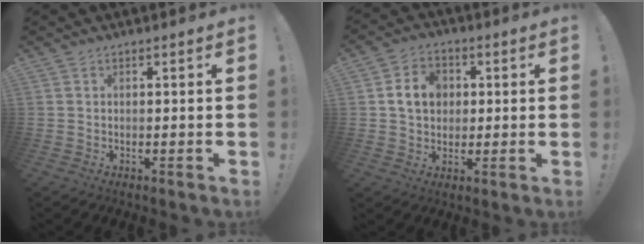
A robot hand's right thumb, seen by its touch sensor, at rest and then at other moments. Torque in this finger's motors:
{"motor_torque": [1.12, 1.09, 0.17, -0.03, 0.00]}